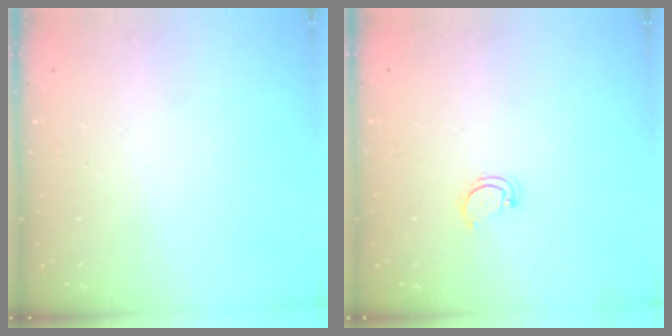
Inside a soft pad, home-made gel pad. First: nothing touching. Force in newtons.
{"total": 3.2, "press": 3.2, "slide": 0.3}